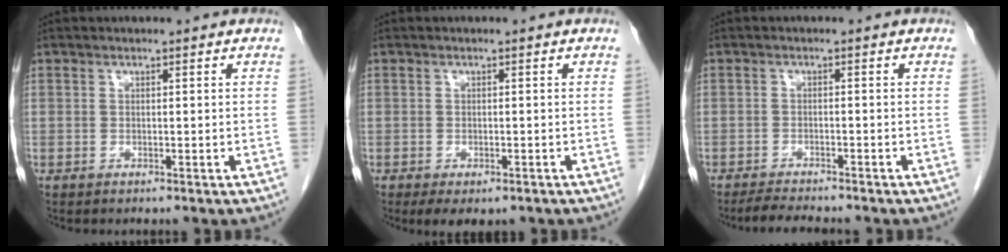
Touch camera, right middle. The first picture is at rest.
{"total": 4.0, "force": [-2.7, 1.9, 2.4], "torque": [-0.033, -0.009, -0.033]}
{"total": 4.3, "force": [-3.9, 0.1, 1.6], "torque": [-0.034, -0.018, -0.064]}